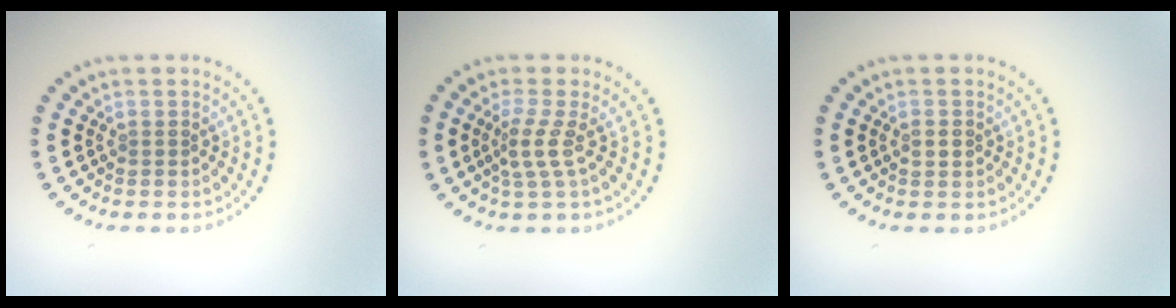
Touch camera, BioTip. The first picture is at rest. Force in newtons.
{"total": 2.4, "press": 1.6, "slide": 1.8}
{"total": 1.0, "press": 1.0, "slide": 0.1}